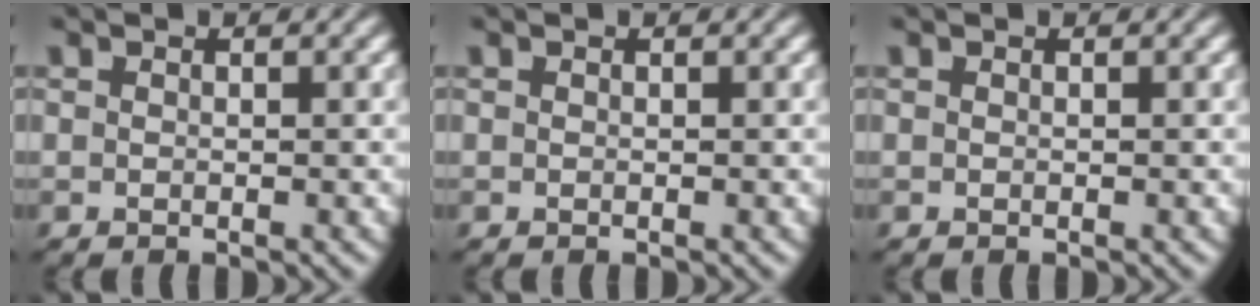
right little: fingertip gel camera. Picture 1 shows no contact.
{"total": 0.0}
{"total": 0.0}